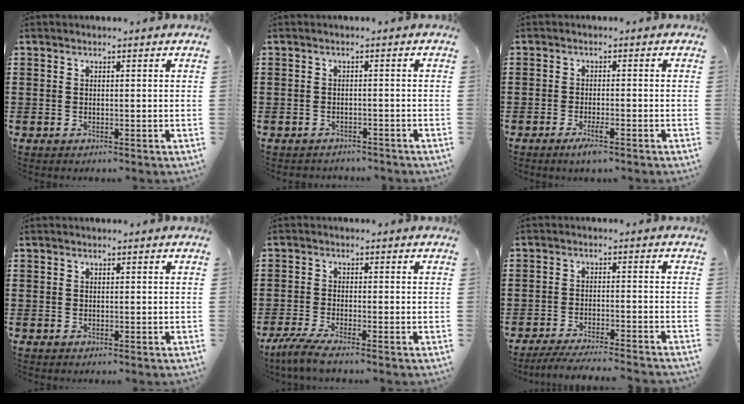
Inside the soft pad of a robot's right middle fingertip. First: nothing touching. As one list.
[{"total": 1.3, "force": [-1.3, 0.2, -0.1], "torque": [-0.004, -0.001, -0.029]}, {"total": 2.5, "force": [-1.5, 0.3, 2.0], "torque": [-0.048, -0.006, -0.031]}, {"total": 0.0}, {"total": 3.5, "force": [-2.9, 0.0, 2.1], "torque": [-0.057, -0.015, -0.059]}, {"total": 3.9, "force": [-3.7, -0.2, 1.2], "torque": [-0.026, -0.008, -0.074]}]